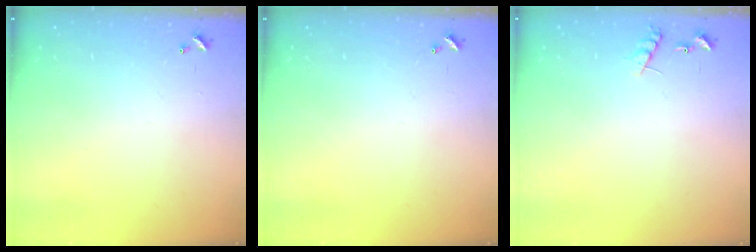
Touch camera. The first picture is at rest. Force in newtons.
{"total": 0.0}
{"total": 6.7, "press": 6.7, "slide": 0.4}